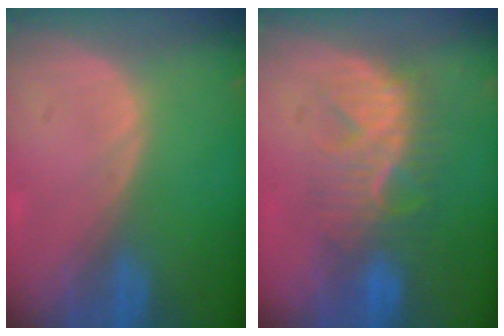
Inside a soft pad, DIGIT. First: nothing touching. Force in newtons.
{"total": 8.0, "press": 7.9, "slide": 1.2}